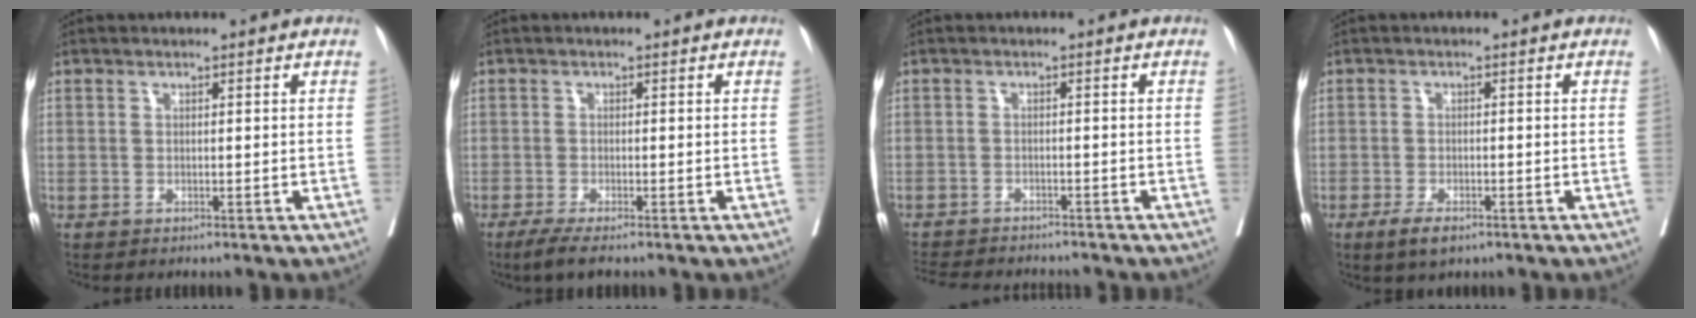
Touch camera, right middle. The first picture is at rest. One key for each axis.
{"total": 3.2, "fx": -2.3, "fy": -0.1, "fz": 2.2, "tx": -0.039, "ty": -0.010, "tz": -0.045}
{"total": 11.0, "fx": -10.1, "fy": 2.1, "fz": 3.8, "tx": -0.068, "ty": -0.008, "tz": -0.138}
{"total": 3.4, "fx": -2.2, "fy": 1.0, "fz": 2.5, "tx": -0.048, "ty": -0.004, "tz": -0.036}